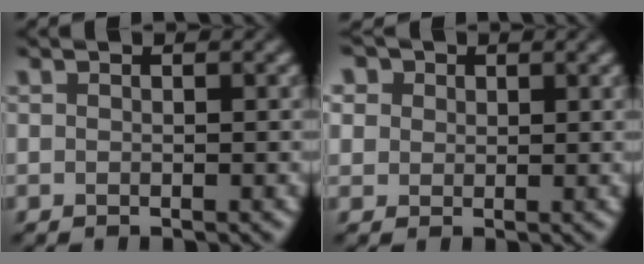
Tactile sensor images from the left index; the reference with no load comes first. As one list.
[{"total": 5.2, "force": [2.8, 3.7, 2.3], "torque": [-0.068, 0.014, 0.038]}]